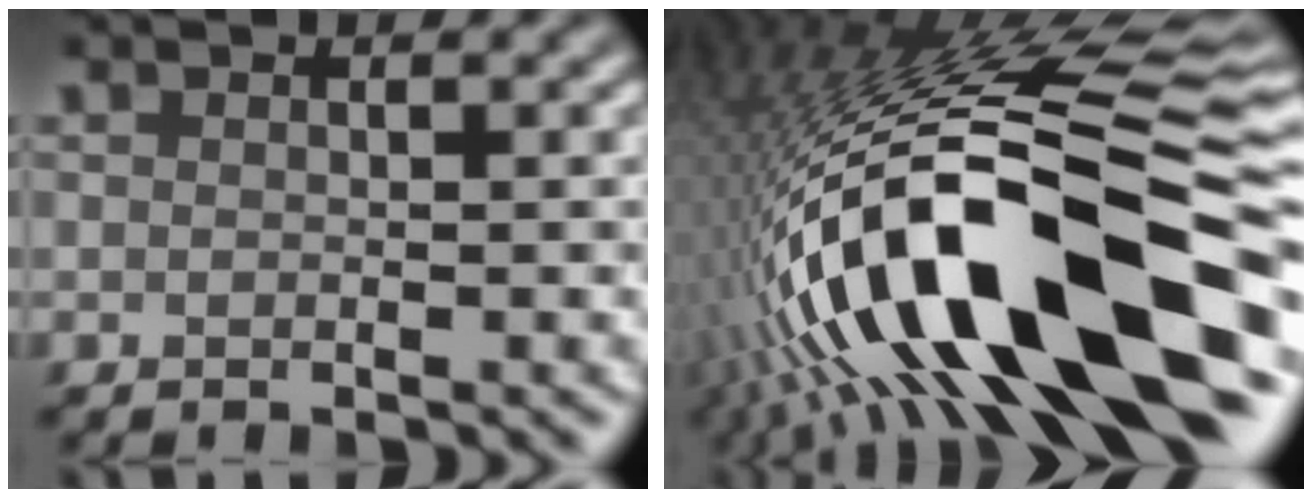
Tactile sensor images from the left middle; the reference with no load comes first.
{"total": 18.1, "force": [-5.7, 5.5, 16.3], "torque": [-0.284, 0.040, -0.101]}